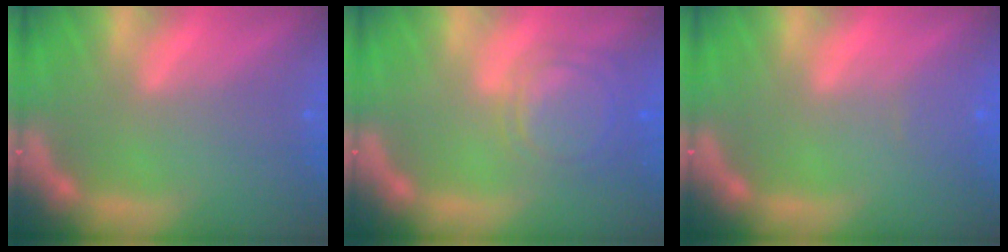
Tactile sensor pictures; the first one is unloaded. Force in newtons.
{"total": 5.6}
{"total": 1.4}